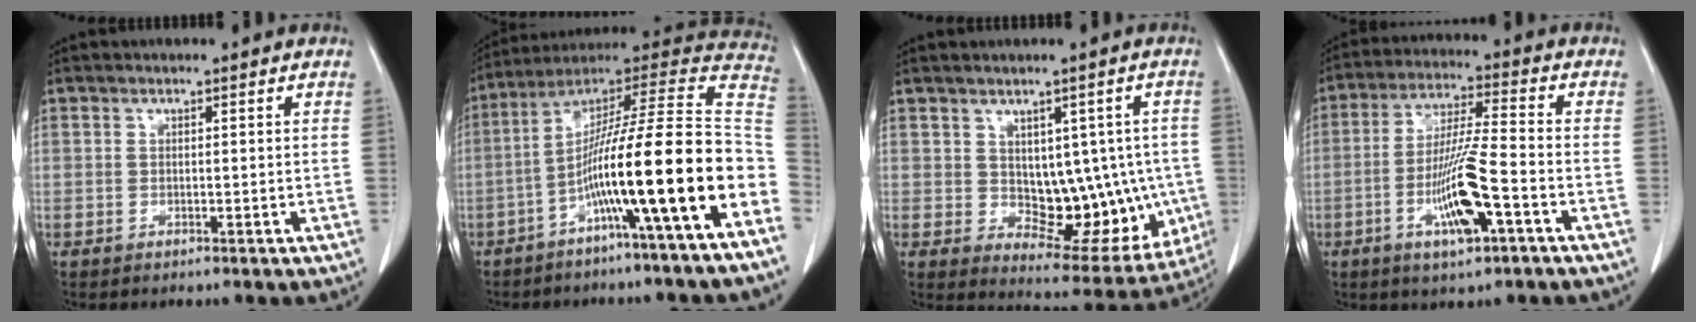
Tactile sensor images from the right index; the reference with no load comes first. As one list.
[{"total": 21.9, "force": [-8.0, -1.2, 20.3], "torque": [-0.275, 0.012, -0.146]}, {"total": 13.0, "force": [-0.4, 7.2, 10.8], "torque": [-0.114, 0.009, 0.021]}, {"total": 11.2, "force": [-4.2, 0.9, 10.3], "torque": [-0.199, -0.008, -0.076]}]